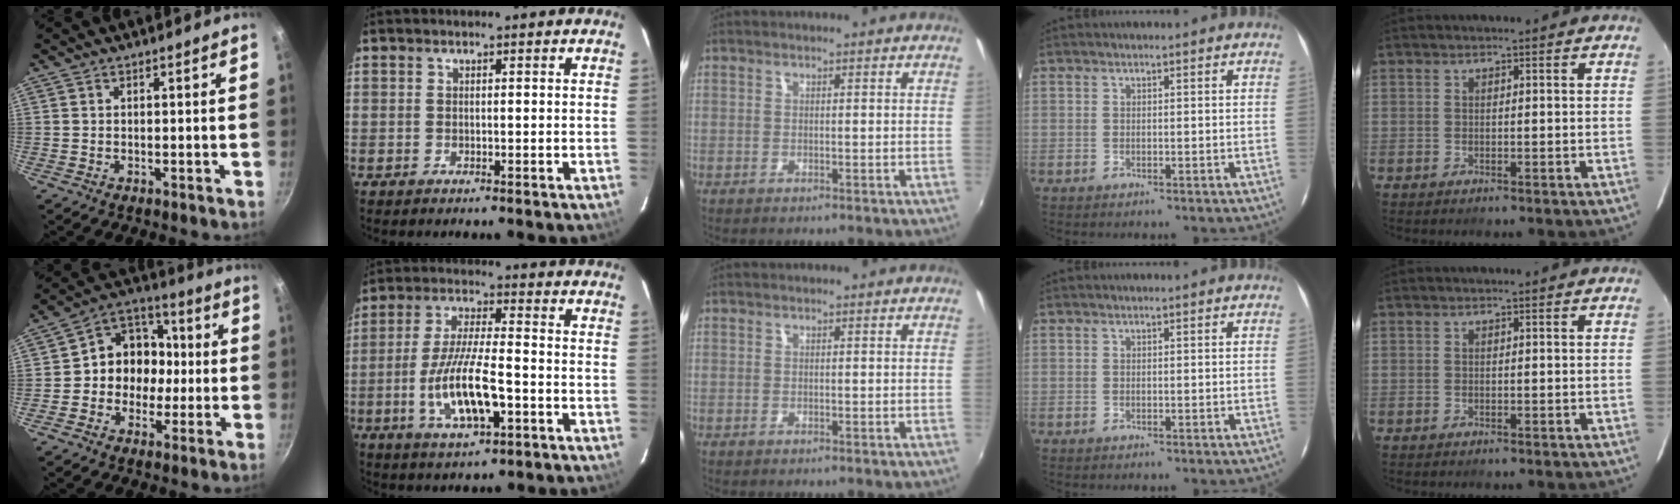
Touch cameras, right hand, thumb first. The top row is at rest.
{"thumb": {"total": 12.2, "force": [-0.8, 10.6, 6.0], "torque": [-0.039, 0.033, -0.032]}, "index": {"total": 12.6, "force": [-4.2, 3.2, 11.4], "torque": [-0.228, -0.011, -0.075]}}